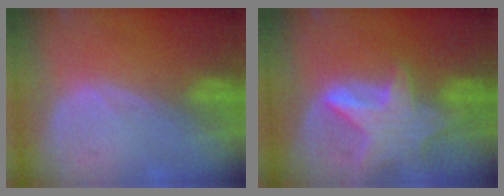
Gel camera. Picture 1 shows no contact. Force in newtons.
{"total": 8.4, "press": 7.4, "slide": 4.0}